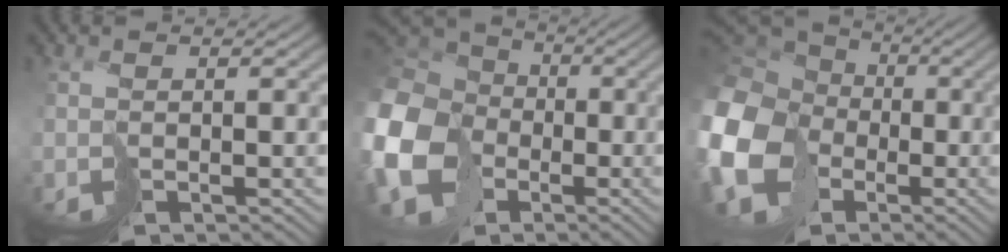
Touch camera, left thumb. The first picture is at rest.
{"total": 18.1, "force": [-5.0, 14.6, 9.3], "torque": [-0.276, -0.032, -0.101]}
{"total": 19.8, "force": [-4.5, 16.2, 10.4], "torque": [-0.286, -0.040, -0.107]}